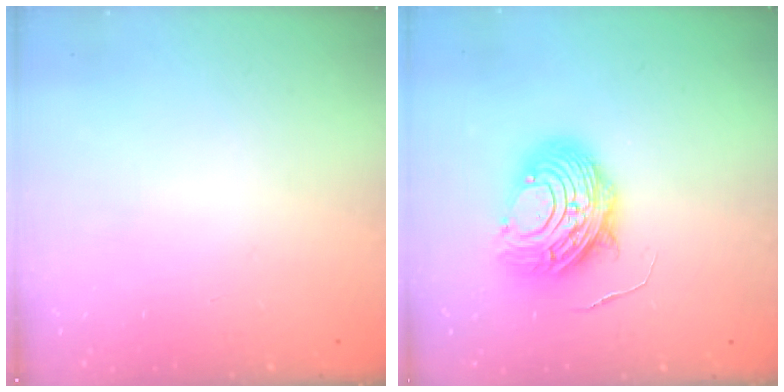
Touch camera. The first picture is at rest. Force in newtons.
{"total": 11.3, "press": 11.3, "slide": 1.2}